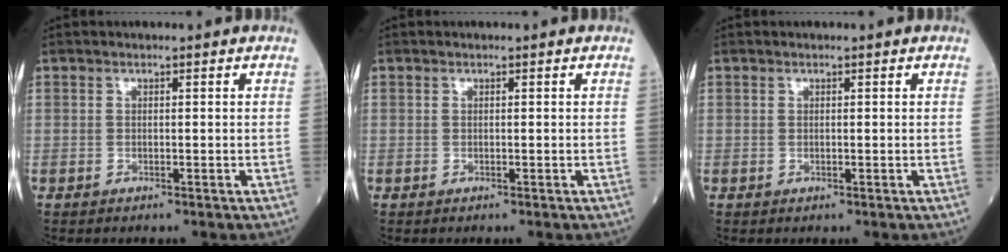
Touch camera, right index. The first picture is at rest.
{"total": 0.0}
{"total": 0.0}